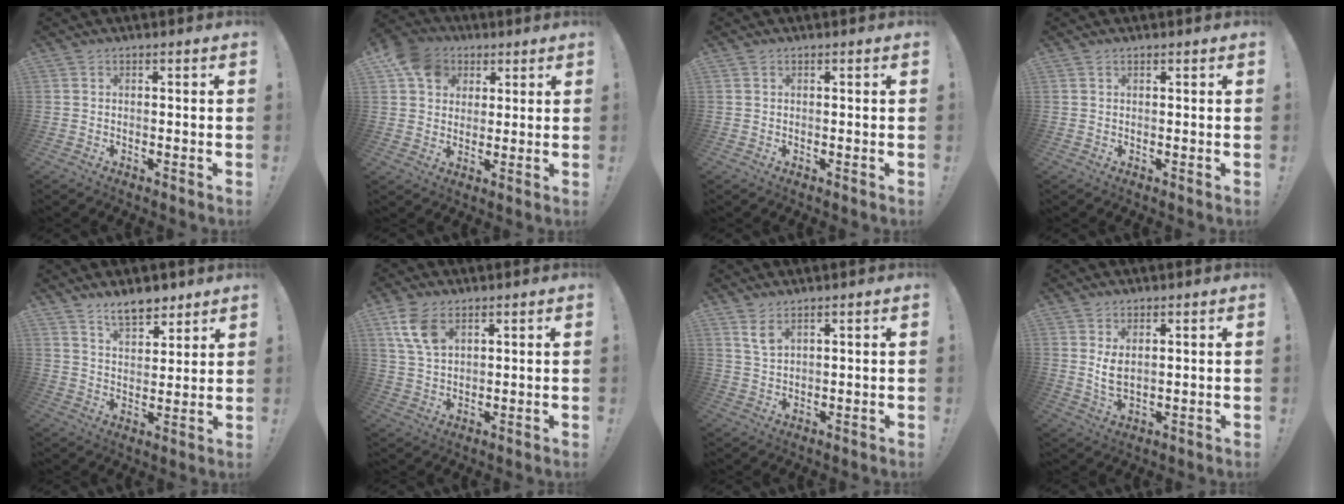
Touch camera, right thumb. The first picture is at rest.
{"total": 11.1, "force": [4.3, 9.2, 4.4], "torque": [-0.060, -0.014, 0.086]}
{"total": 0.0}
{"total": 0.6, "force": [0.5, 0.1, 0.3], "torque": [0.001, -0.003, 0.009]}
{"total": 8.8, "force": [6.8, 4.3, 3.7], "torque": [-0.047, -0.043, 0.127]}
{"total": 9.0, "force": [4.8, 5.2, 5.6], "torque": [-0.106, -0.014, 0.093]}
{"total": 4.6, "force": [3.0, 2.0, 2.8], "torque": [-0.043, -0.018, 0.055]}
{"total": 4.9, "force": [1.8, 2.5, 3.8], "torque": [-0.071, -0.016, 0.029]}